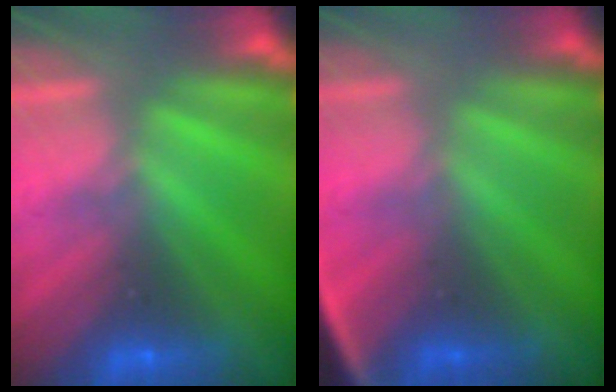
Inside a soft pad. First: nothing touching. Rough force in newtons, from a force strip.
{"total": 2.7}